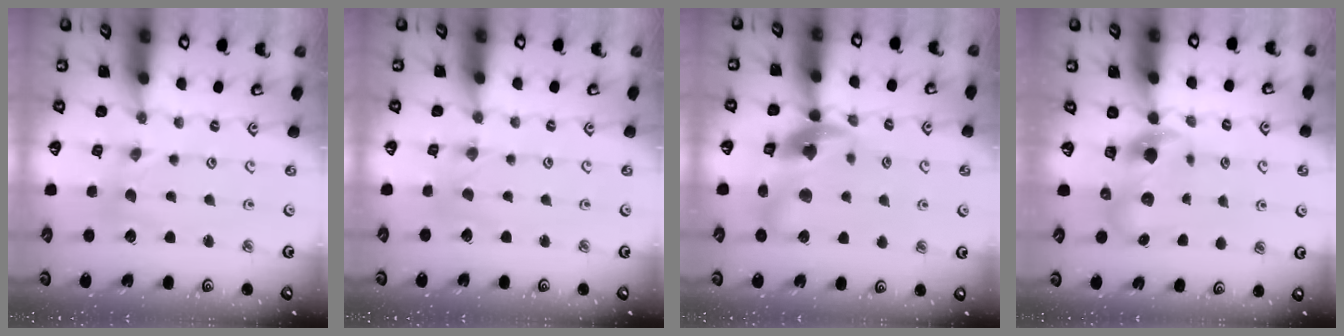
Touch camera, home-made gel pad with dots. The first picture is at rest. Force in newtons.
{"total": 0.0}
{"total": 14.7, "press": 14.5, "slide": 2.1}
{"total": 7.1, "press": 7.0, "slide": 1.0}